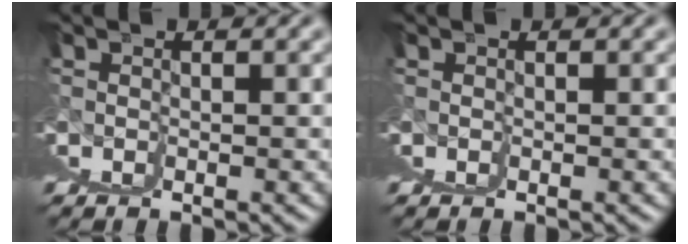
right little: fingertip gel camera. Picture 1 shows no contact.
{"total": 0.0}